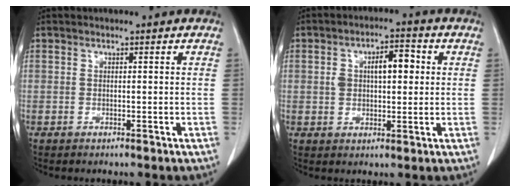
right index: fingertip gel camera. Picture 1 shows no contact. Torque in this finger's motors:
{"motor_torque": [0.16, 0.03, 0.15, 0.08]}